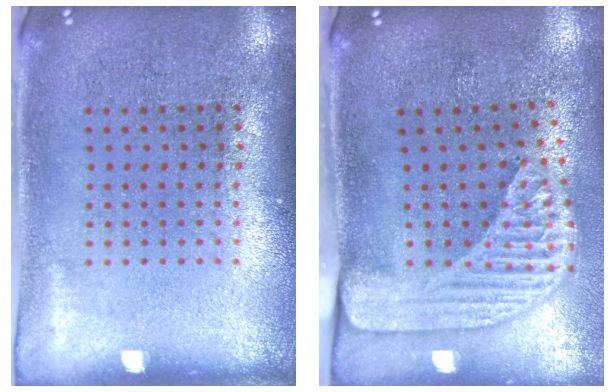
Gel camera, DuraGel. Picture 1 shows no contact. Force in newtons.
{"total": 2.3, "press": 1.7, "slide": 1.5}